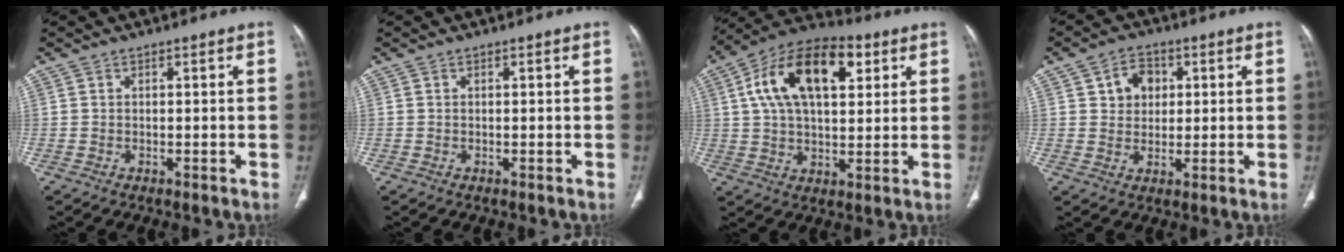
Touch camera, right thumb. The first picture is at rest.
{"total": 0.0}
{"total": 19.0, "force": [6.2, 10.1, 14.9], "torque": [-0.232, 0.011, 0.097]}
{"total": 6.0, "force": [1.9, 4.7, 3.2], "torque": [-0.020, -0.001, 0.029]}